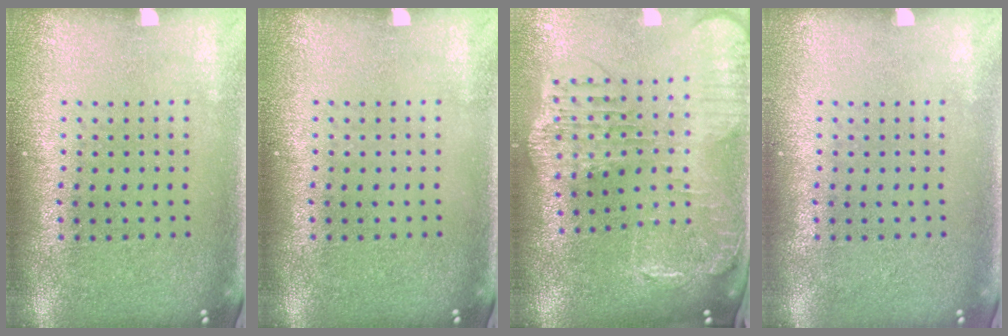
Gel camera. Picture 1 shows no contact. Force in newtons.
{"total": 0.0}
{"total": 2.2, "press": 2.0, "slide": 1.0}
{"total": 0.0}